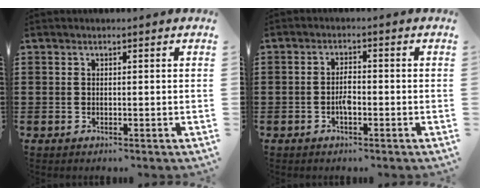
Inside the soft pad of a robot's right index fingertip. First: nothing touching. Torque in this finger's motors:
{"motor_torque": [0.42, -0.26, 0.07, 0.08]}